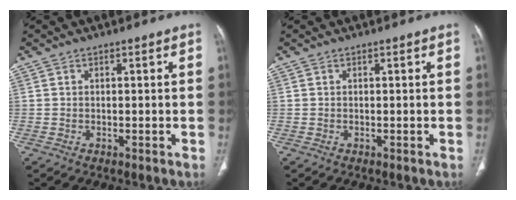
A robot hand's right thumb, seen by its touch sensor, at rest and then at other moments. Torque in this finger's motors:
{"motor_torque": [-0.02, 0.02, 0.02, 0.02, 0.00]}